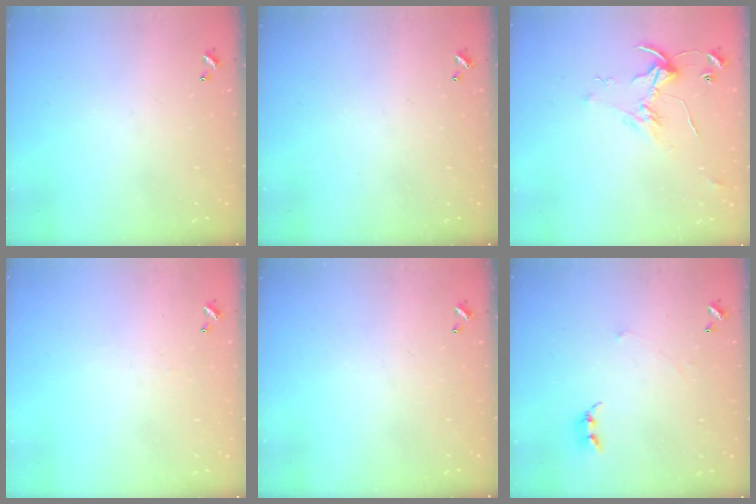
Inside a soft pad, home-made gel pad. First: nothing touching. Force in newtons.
{"total": 0.0}
{"total": 2.2, "press": 2.1, "slide": 0.3}
{"total": 2.5, "press": 2.4, "slide": 0.6}
{"total": 0.0}
{"total": 1.1, "press": 1.1, "slide": 0.3}